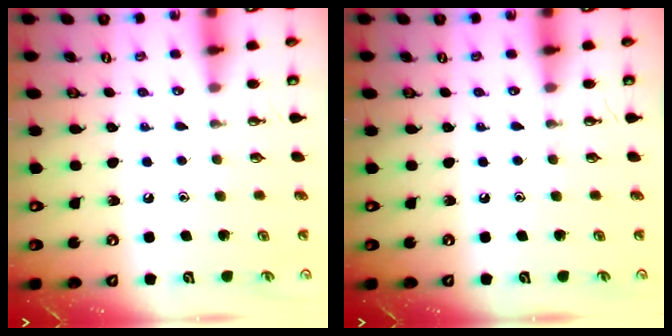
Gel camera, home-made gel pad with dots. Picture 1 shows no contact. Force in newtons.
{"total": 0.0}